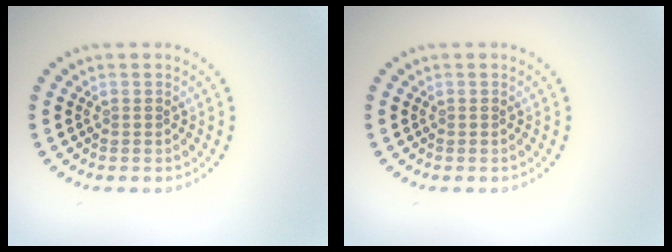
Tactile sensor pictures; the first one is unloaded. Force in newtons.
{"total": 0.0}